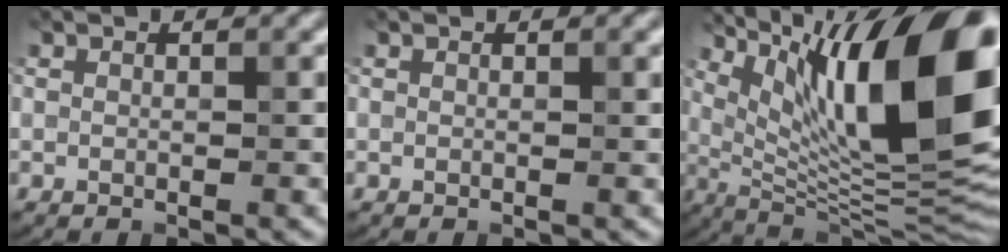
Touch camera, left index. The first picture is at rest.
{"total": 0.7, "force": [0.3, 0.2, 0.7], "torque": [-0.005, 0.003, 0.003]}
{"total": 18.1, "force": [7.0, 6.1, 15.5], "torque": [-0.223, 0.020, 0.124]}